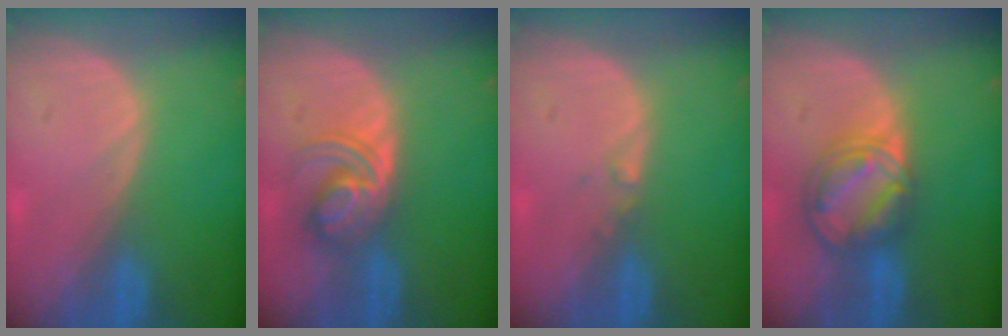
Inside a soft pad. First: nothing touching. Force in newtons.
{"total": 5.6, "press": 5.4, "slide": 1.1}
{"total": 0.7, "press": 0.6, "slide": 0.4}
{"total": 8.2, "press": 7.1, "slide": 4.1}